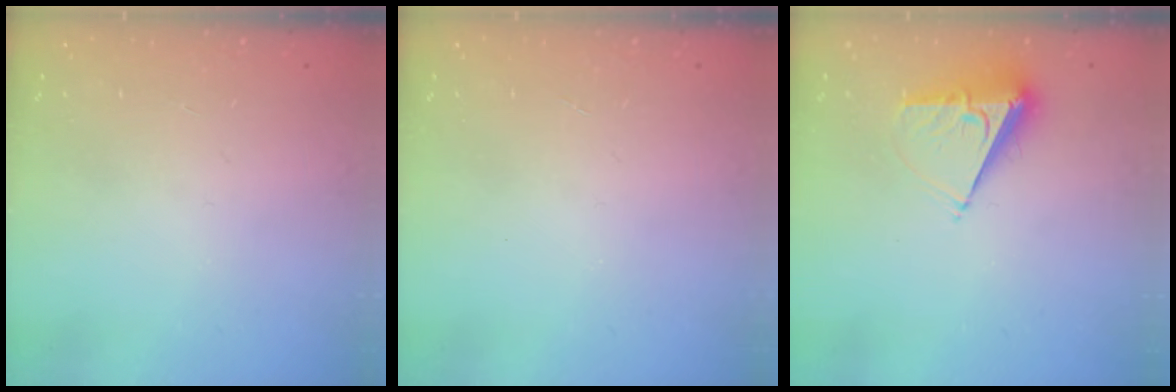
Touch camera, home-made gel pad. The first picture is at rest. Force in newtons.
{"total": 0.0}
{"total": 7.0, "press": 7.0, "slide": 0.7}